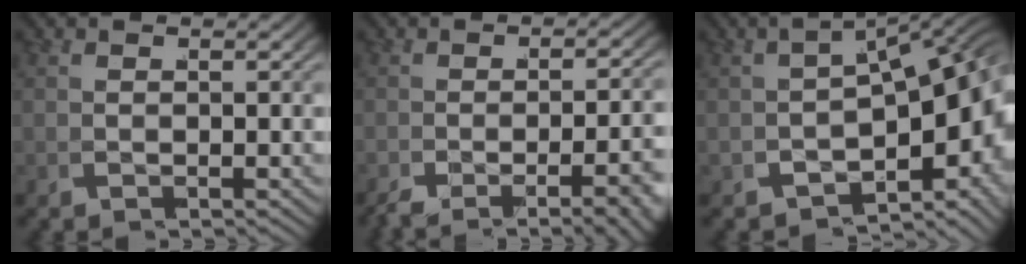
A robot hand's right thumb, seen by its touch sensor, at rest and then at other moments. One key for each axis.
{"total": 4.8, "fx": -3.2, "fy": 0.6, "fz": 3.6, "tx": -0.030, "ty": 0.008, "tz": -0.057}
{"total": 11.0, "fx": -1.7, "fy": 6.4, "fz": 8.8, "tx": -0.096, "ty": -0.010, "tz": -0.026}